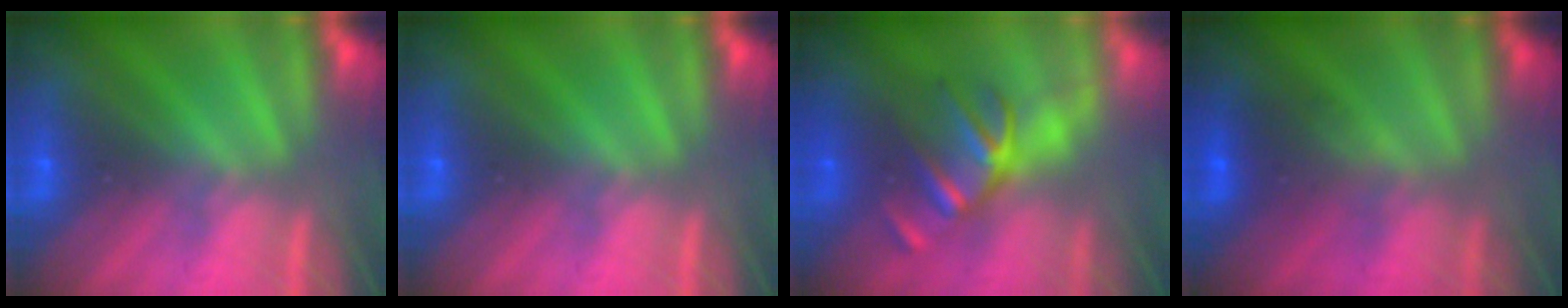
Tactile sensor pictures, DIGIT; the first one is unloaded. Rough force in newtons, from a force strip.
{"total": 0.0}
{"total": 2.9}
{"total": 2.2}